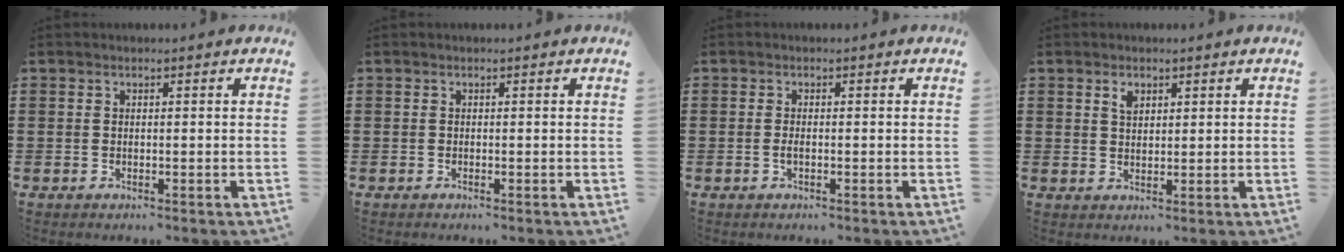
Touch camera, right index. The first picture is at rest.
{"total": 0.0}
{"total": 0.9, "force": [-0.3, 0.2, 0.8], "torque": [-0.017, -0.001, -0.005]}
{"total": 2.0, "force": [1.2, 1.1, 1.1], "torque": [-0.025, 0.004, 0.022]}